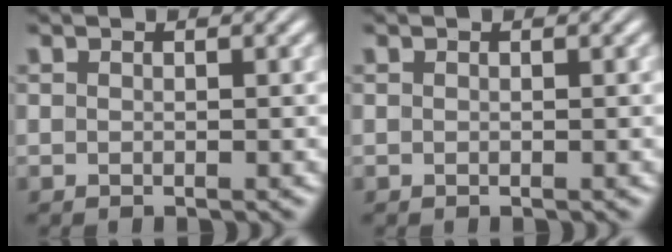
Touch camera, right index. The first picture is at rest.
{"total": 0.0}